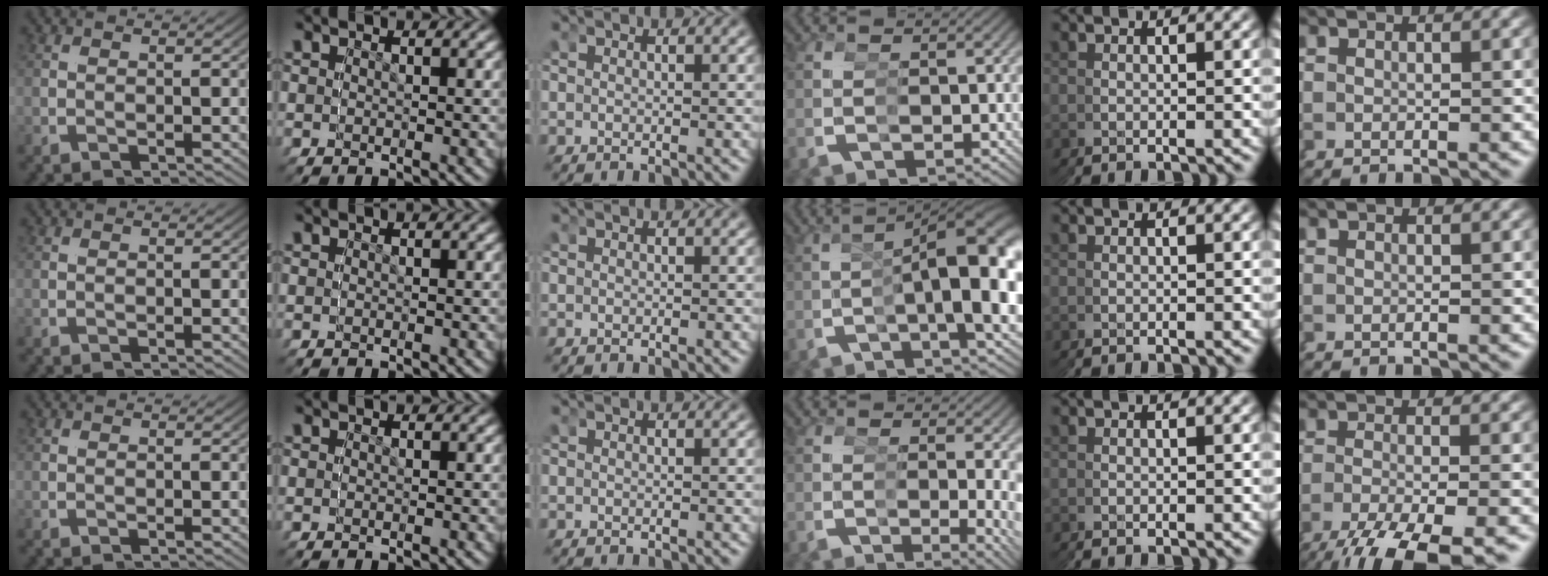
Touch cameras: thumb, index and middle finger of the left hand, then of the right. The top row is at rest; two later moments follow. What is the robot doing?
{"motion": "grasp_and_lifting", "object": "condiment"}